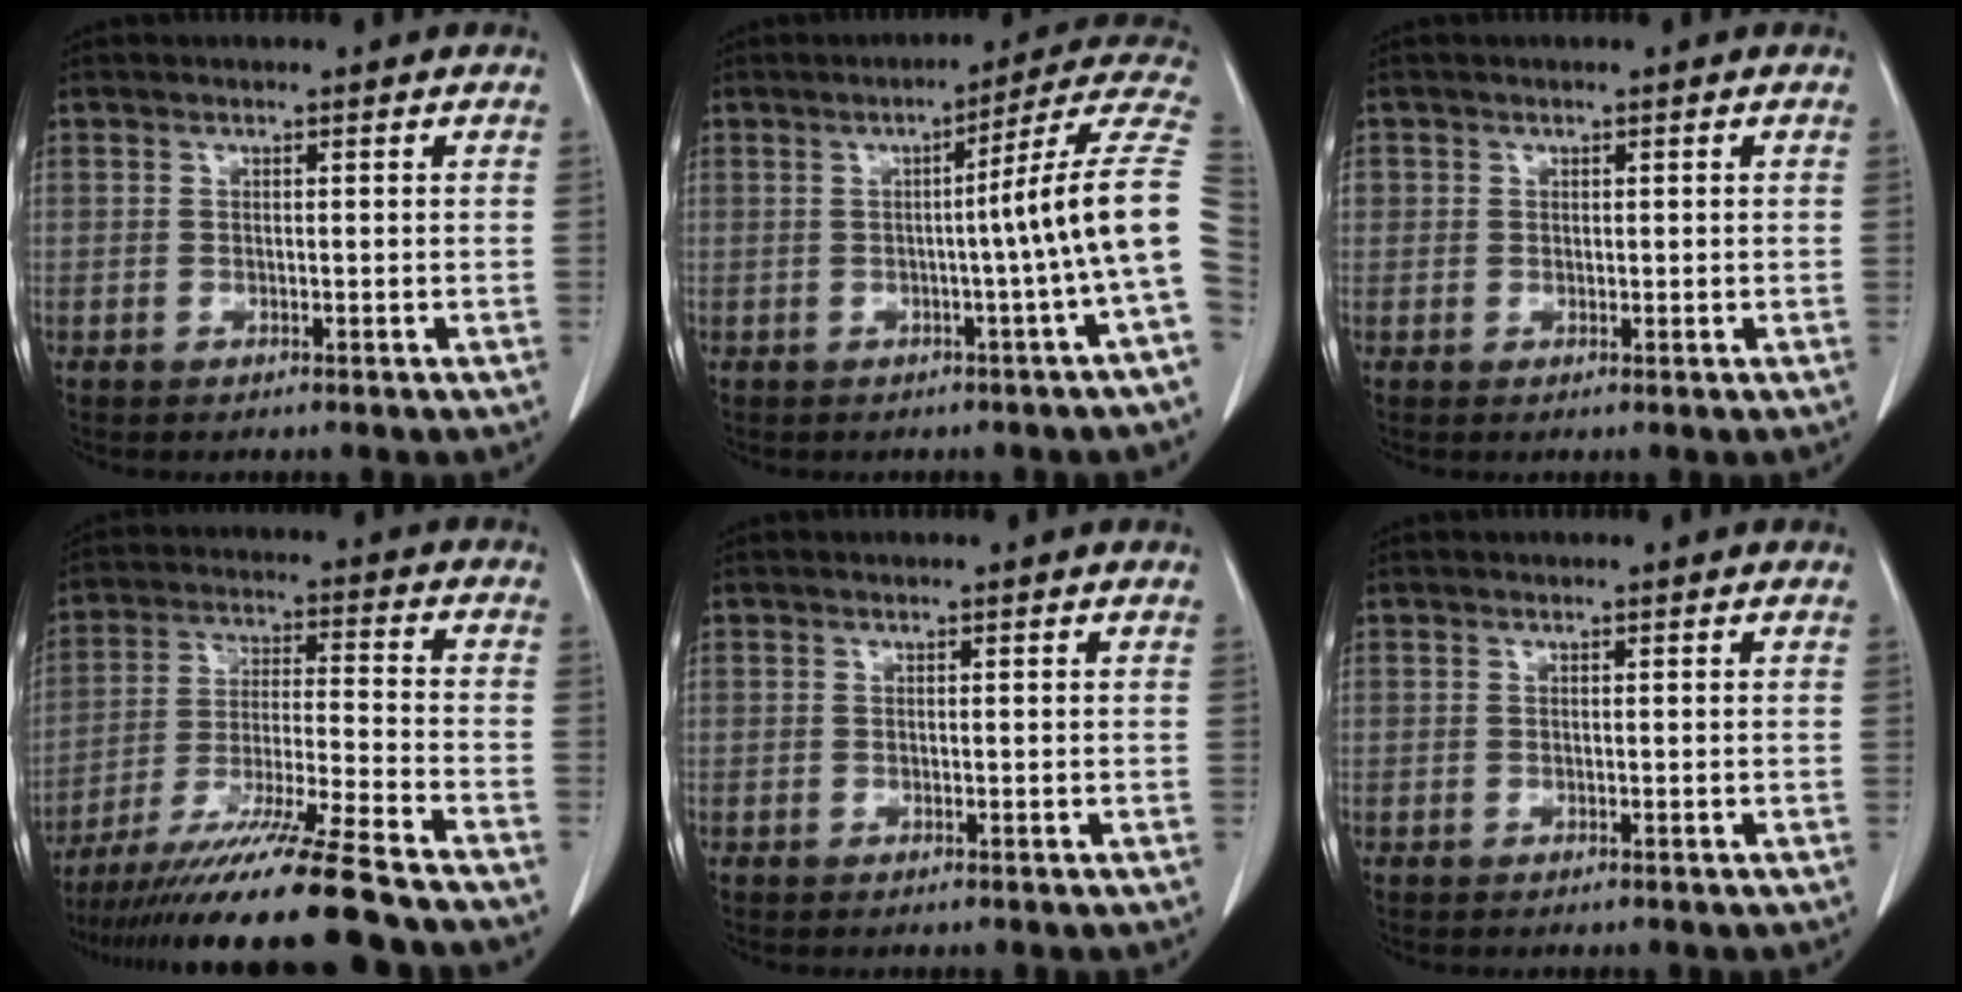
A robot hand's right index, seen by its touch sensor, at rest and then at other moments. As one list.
[{"total": 11.8, "force": [-1.1, -2.7, 11.4], "torque": [-0.126, 0.012, -0.022]}, {"total": 1.4, "force": [0.4, 1.3, 0.4], "torque": [0.001, -0.002, 0.004]}, {"total": 18.1, "force": [-15.0, -1.6, 10.1], "torque": [-0.185, -0.034, -0.256]}, {"total": 0.0}, {"total": 0.0}]